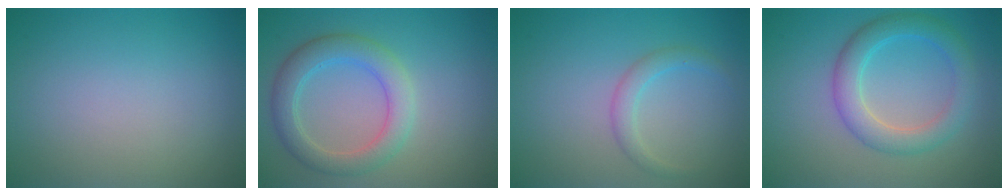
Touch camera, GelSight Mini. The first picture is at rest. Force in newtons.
{"total": 4.2, "press": 4.2, "slide": 0.2}
{"total": 1.7, "press": 1.7, "slide": 0.1}
{"total": 4.1, "press": 4.0, "slide": 0.3}